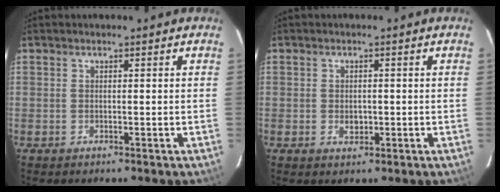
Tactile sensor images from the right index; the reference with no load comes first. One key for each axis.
{"total": 2.3, "fx": -0.5, "fy": 1.8, "fz": 1.4, "tx": -0.022, "ty": 0.001, "tz": -0.006}